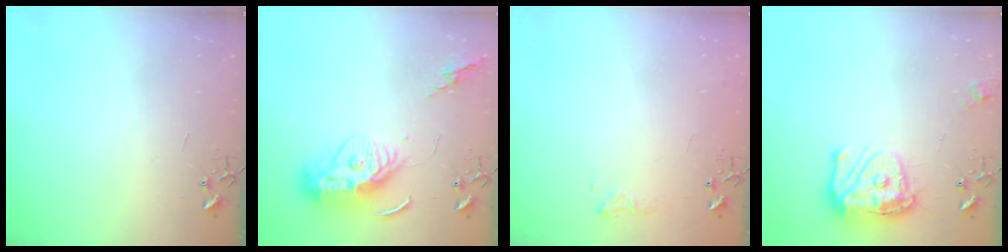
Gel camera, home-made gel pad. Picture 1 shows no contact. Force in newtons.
{"total": 13.5, "press": 13.4, "slide": 1.5}
{"total": 7.6, "press": 7.6, "slide": 0.8}
{"total": 16.6, "press": 16.5, "slide": 1.6}